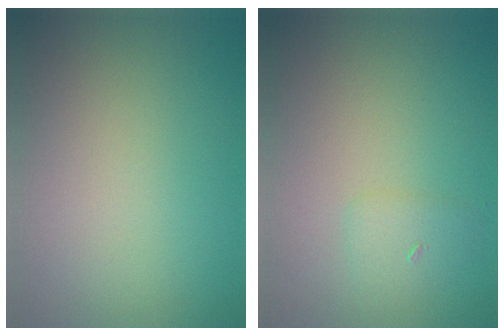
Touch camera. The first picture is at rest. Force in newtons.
{"total": 1.4, "press": 1.4, "slide": 0.1}